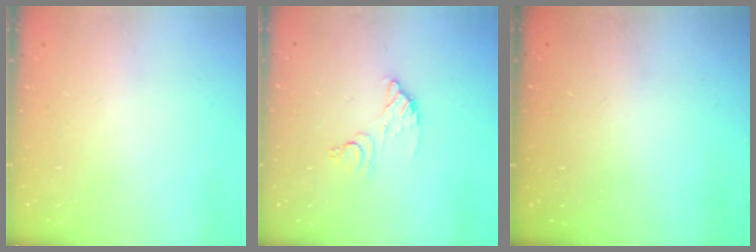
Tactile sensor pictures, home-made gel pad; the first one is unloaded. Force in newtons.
{"total": 8.3, "press": 8.3, "slide": 0.6}
{"total": 3.1, "press": 3.1, "slide": 0.1}